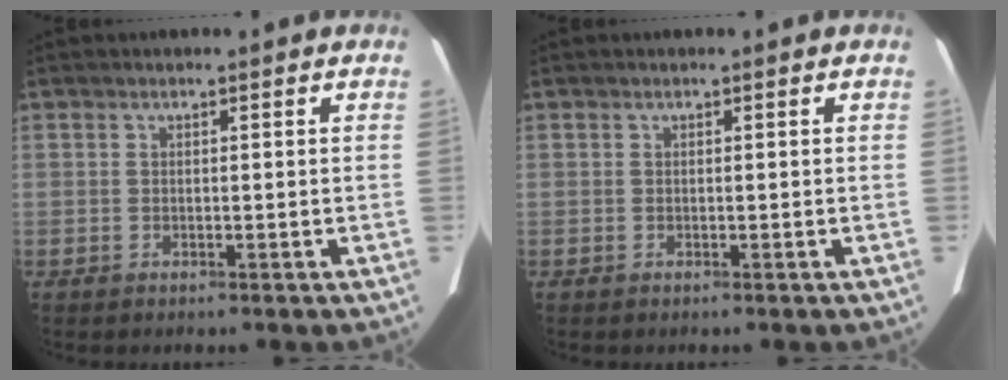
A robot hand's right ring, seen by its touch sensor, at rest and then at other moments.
{"total": 0.0}